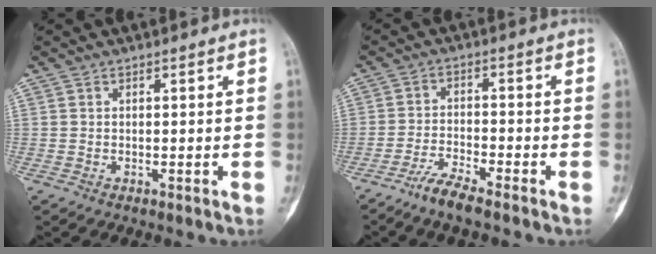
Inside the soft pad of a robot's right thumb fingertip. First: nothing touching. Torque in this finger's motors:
{"motor_torque": [0.85, 0.47, 0.35, -0.61, 0.14]}